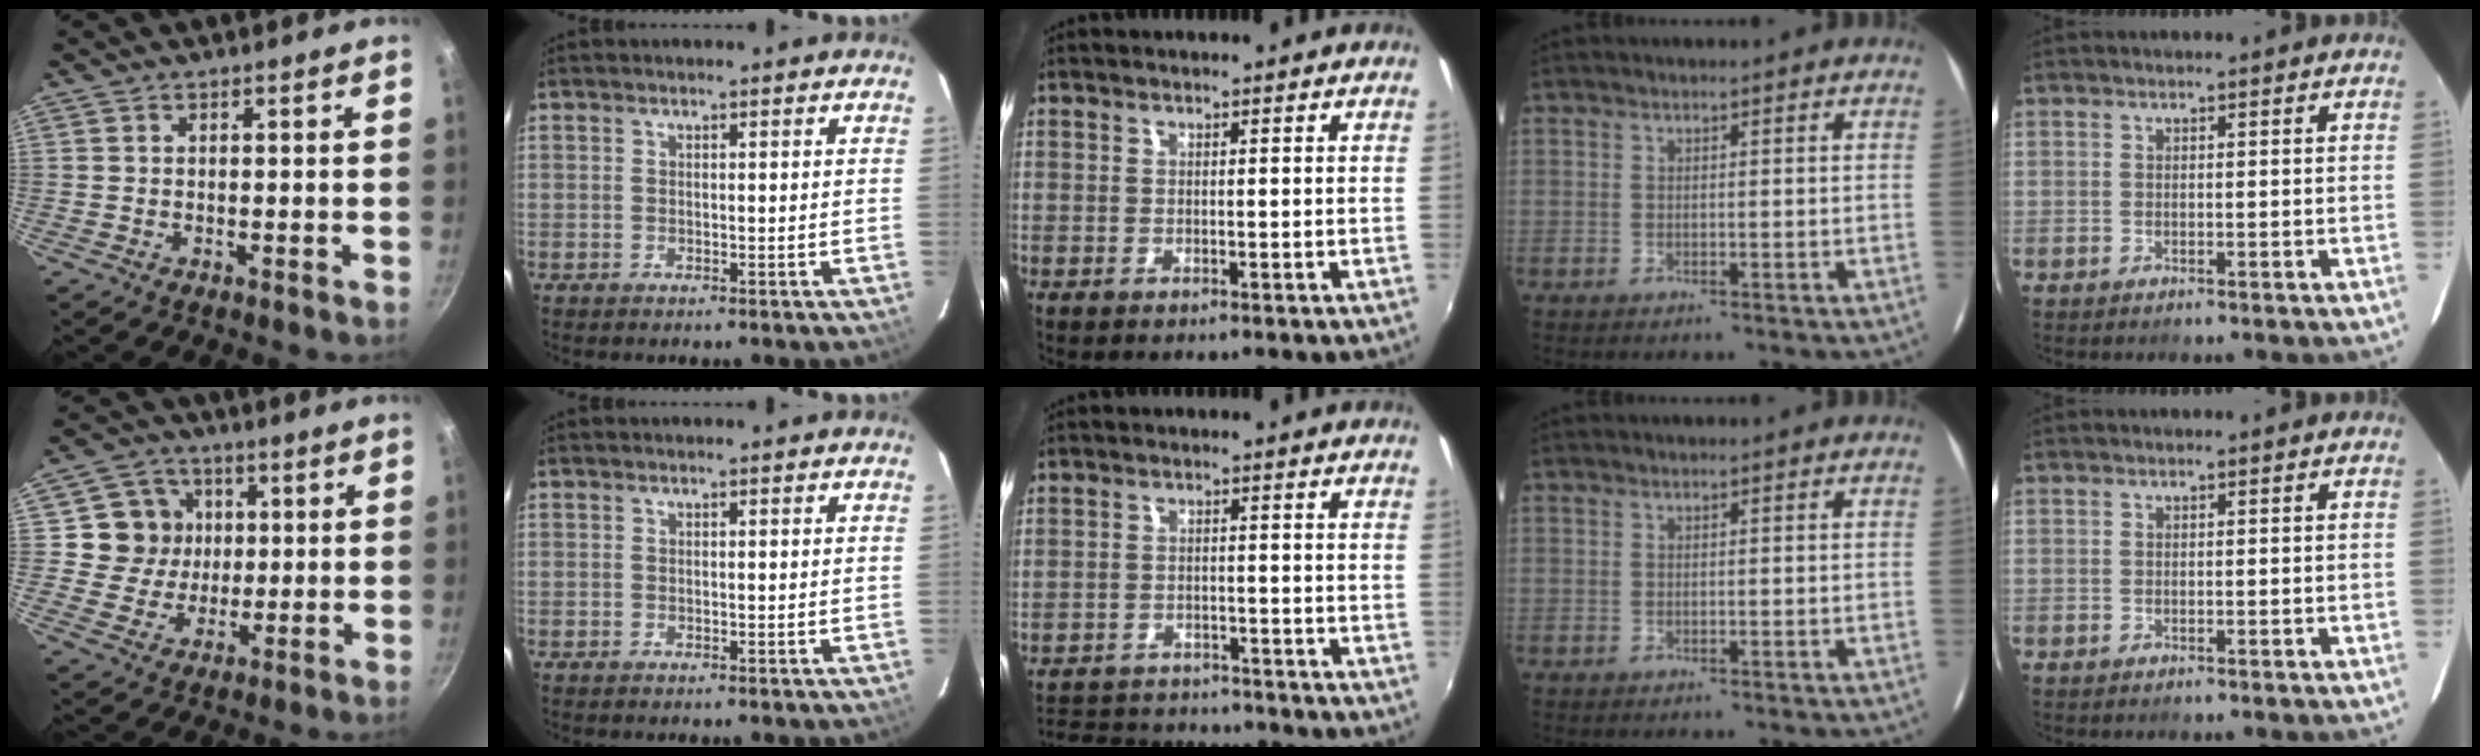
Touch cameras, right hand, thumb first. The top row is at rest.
{"thumb": {"total": 9.5, "force": [1.7, 9.1, 2.3], "torque": [-0.003, 0.001, 0.023]}, "middle": {"total": 12.8, "force": [-11.6, 4.1, 3.7], "torque": [-0.096, 0.012, -0.171]}}